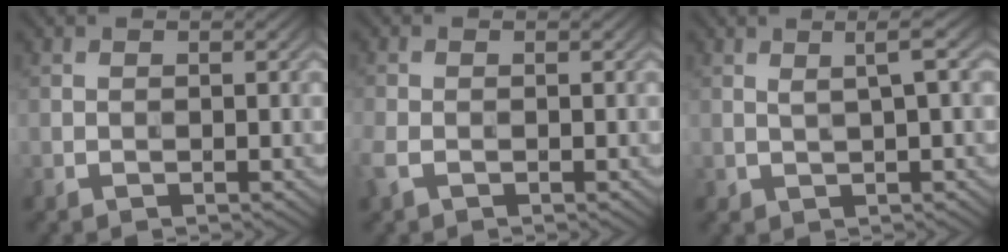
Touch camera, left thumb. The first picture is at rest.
{"total": 2.0, "force": [-0.9, 1.0, 1.5], "torque": [-0.049, -0.004, -0.026]}
{"total": 2.4, "force": [0.8, 0.3, 2.2], "torque": [-0.041, 0.010, 0.017]}